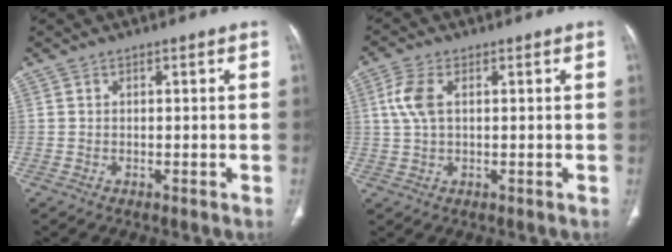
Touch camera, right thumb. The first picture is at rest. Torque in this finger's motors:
{"motor_torque": [0.03, 0.08, 0.16, -0.16, 0.07]}